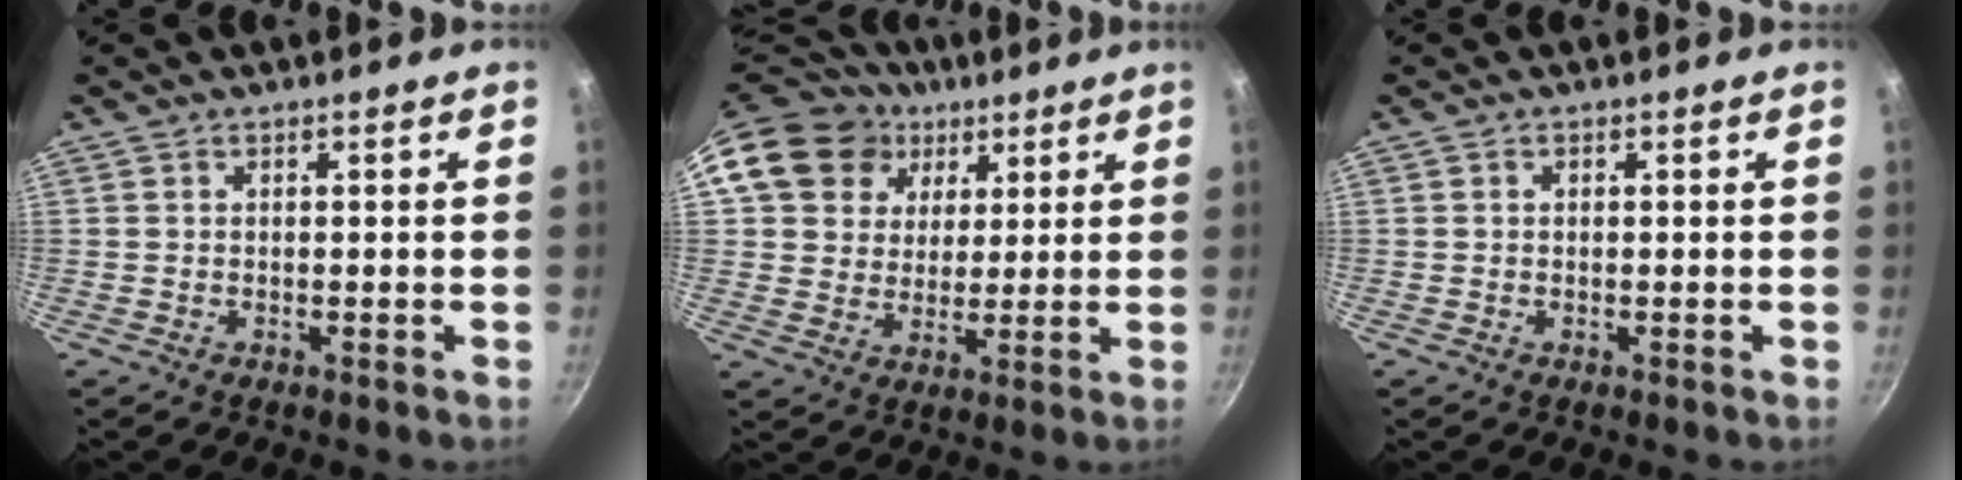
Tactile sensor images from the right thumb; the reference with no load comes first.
{"total": 15.4, "force": [6.6, 12.8, 5.2], "torque": [-0.076, 0.007, 0.113]}
{"total": 0.6, "force": [0.1, 0.5, 0.2], "torque": [-0.003, 0.004, 0.001]}